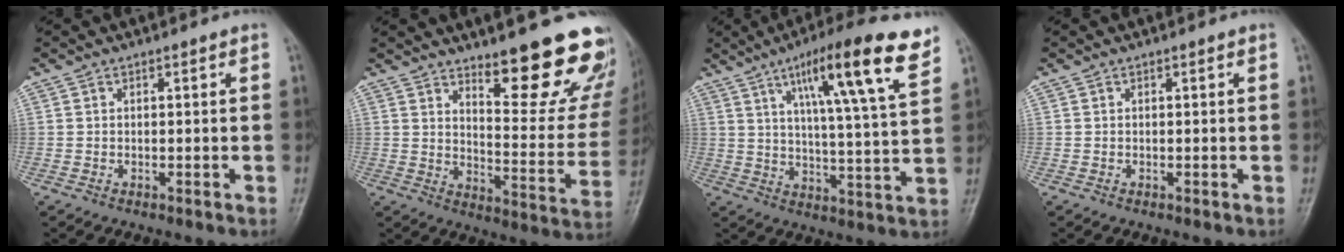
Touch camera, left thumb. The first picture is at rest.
{"total": 18.4, "force": [13.5, 4.6, 11.7], "torque": [-0.110, -0.113, 0.183]}
{"total": 17.2, "force": [9.5, 2.1, 14.2], "torque": [-0.211, -0.036, 0.146]}
{"total": 0.0}